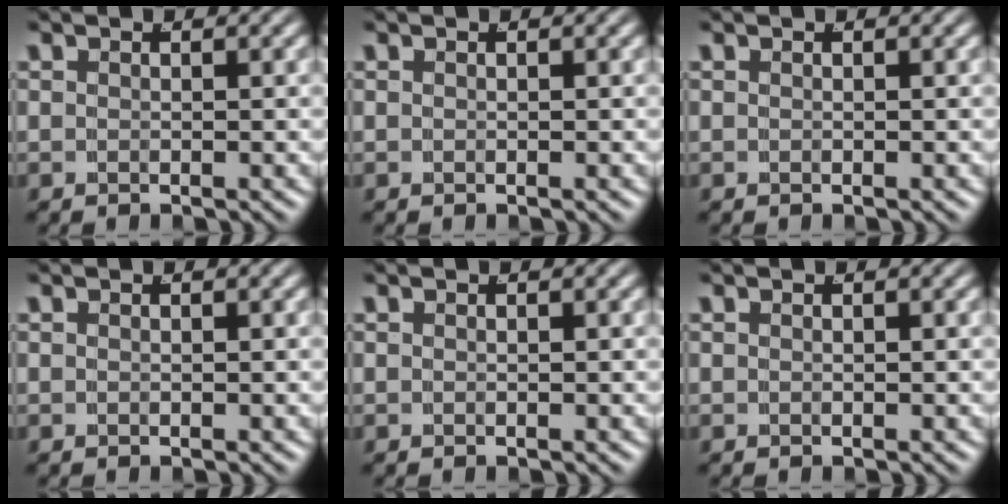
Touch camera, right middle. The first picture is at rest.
{"total": 0.0}
{"total": 0.0}
{"total": 0.0}
{"total": 0.0}
{"total": 0.0}